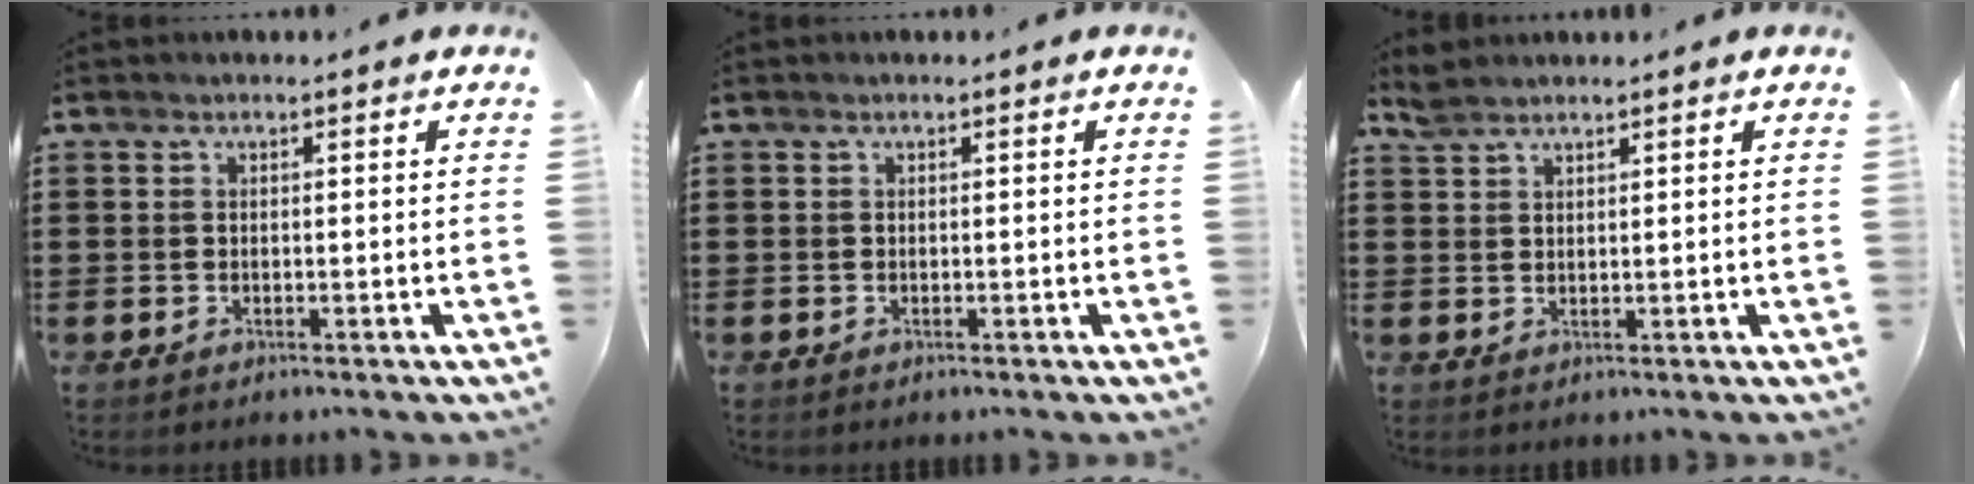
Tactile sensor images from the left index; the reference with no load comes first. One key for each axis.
{"total": 0.0}
{"total": 2.2, "fx": 2.0, "fy": 0.5, "fz": 0.7, "tx": -0.018, "ty": 0.001, "tz": 0.039}